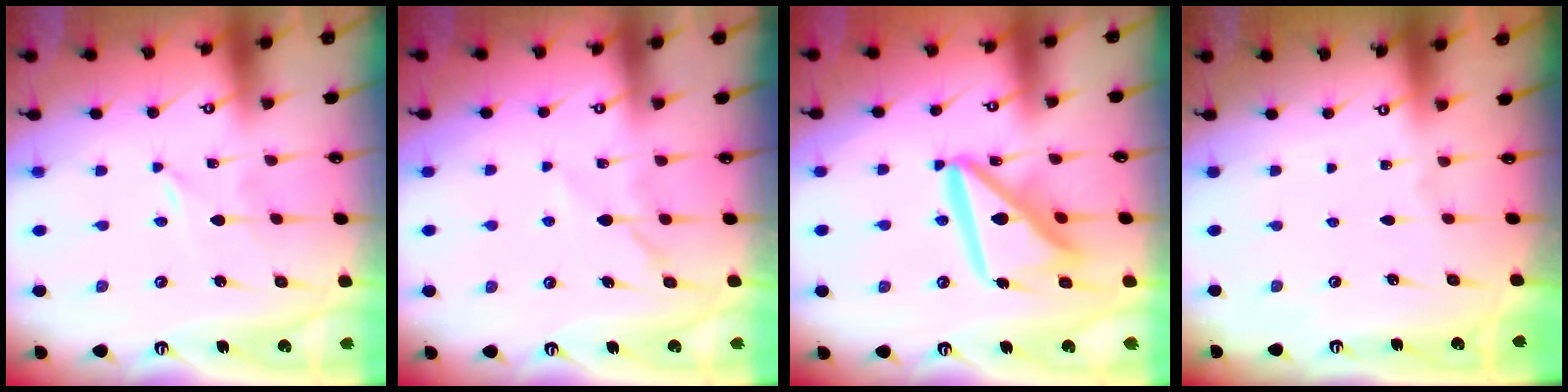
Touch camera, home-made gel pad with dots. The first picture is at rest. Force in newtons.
{"total": 5.0, "press": 5.0, "slide": 0.4}
{"total": 15.9, "press": 15.8, "slide": 1.9}
{"total": 0.0}